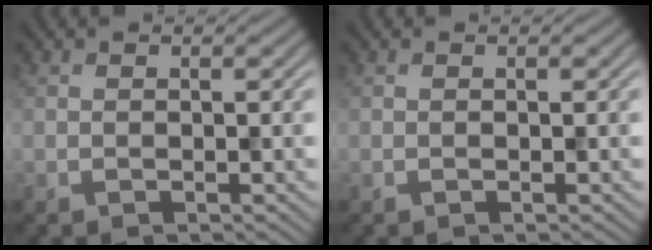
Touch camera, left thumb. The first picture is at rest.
{"total": 0.0}